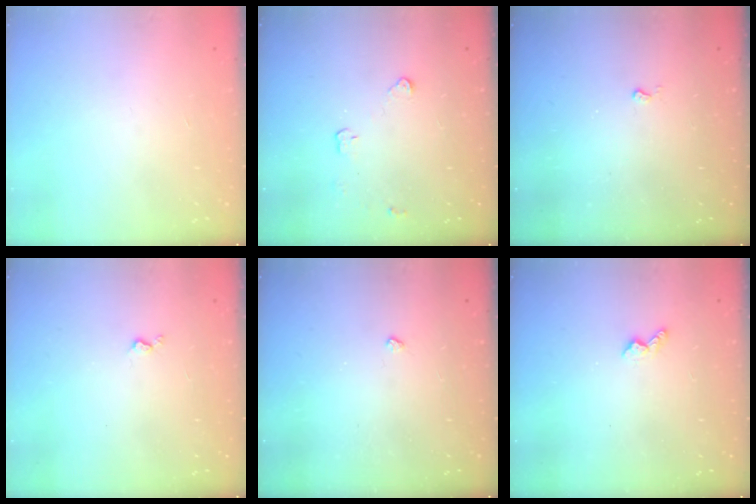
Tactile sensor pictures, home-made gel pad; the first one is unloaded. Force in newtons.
{"total": 3.0, "press": 3.0, "slide": 0.4}
{"total": 2.6, "press": 2.6, "slide": 0.4}
{"total": 3.2, "press": 3.1, "slide": 0.6}
{"total": 3.0, "press": 2.9, "slide": 0.4}
{"total": 3.5, "press": 3.5, "slide": 0.5}